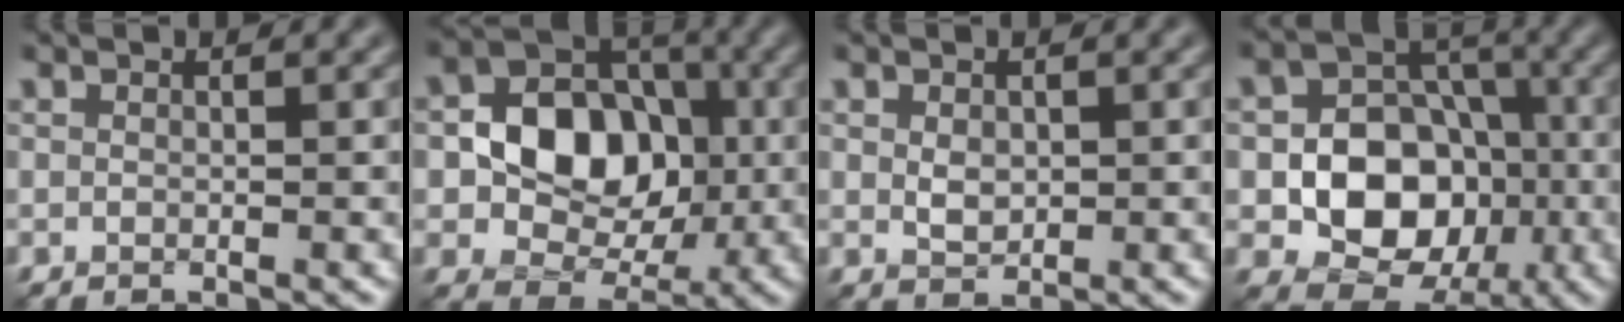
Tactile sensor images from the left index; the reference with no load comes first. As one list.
[{"total": 8.2, "force": [-0.4, 6.4, 5.2], "torque": [-0.080, 0.005, -0.020]}, {"total": 1.6, "force": [0.1, 1.1, 1.2], "torque": [-0.024, -0.002, 0.003]}, {"total": 9.3, "force": [-2.2, 7.1, 5.6], "torque": [-0.084, 0.001, -0.047]}]